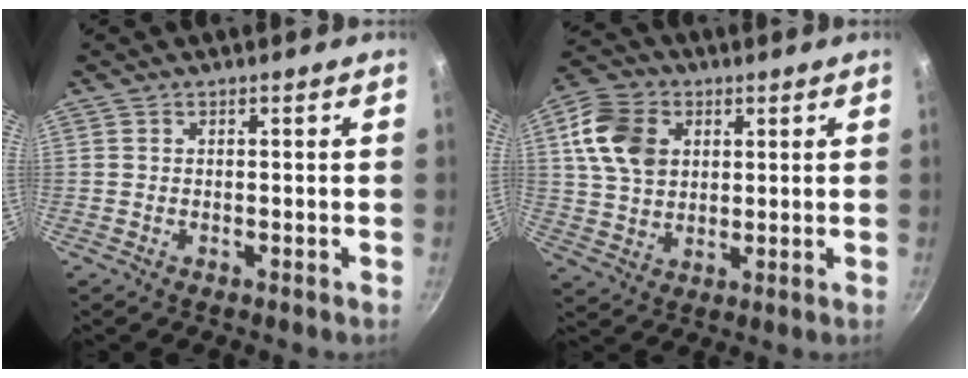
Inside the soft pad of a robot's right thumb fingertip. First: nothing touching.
{"total": 12.1, "force": [3.4, 9.0, 7.4], "torque": [-0.117, -0.001, 0.057]}